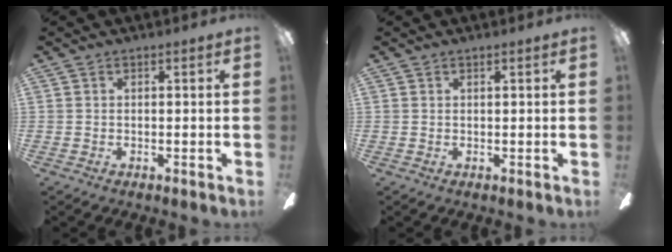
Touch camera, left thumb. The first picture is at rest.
{"total": 0.6, "force": [0.4, 0.1, 0.4], "torque": [-0.008, 0.000, 0.008]}